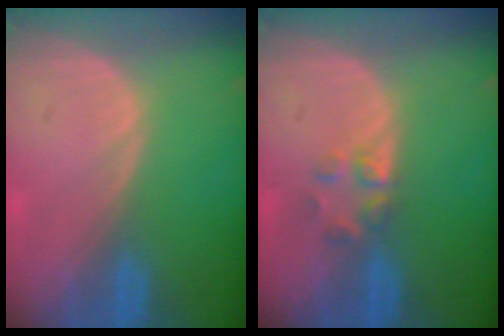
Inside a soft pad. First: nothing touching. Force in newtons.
{"total": 2.6, "press": 2.6, "slide": 0.2}